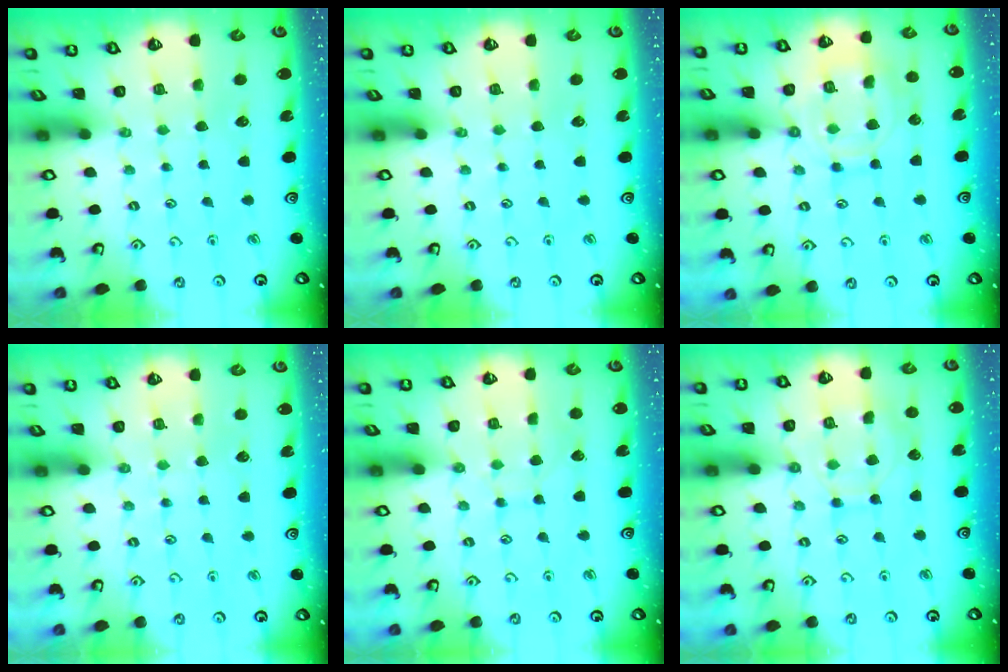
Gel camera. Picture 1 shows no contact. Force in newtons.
{"total": 0.0}
{"total": 11.8, "press": 11.7, "slide": 1.1}
{"total": 4.7, "press": 4.6, "slide": 0.6}
{"total": 5.4, "press": 5.4, "slide": 0.5}
{"total": 9.7, "press": 9.7, "slide": 0.7}